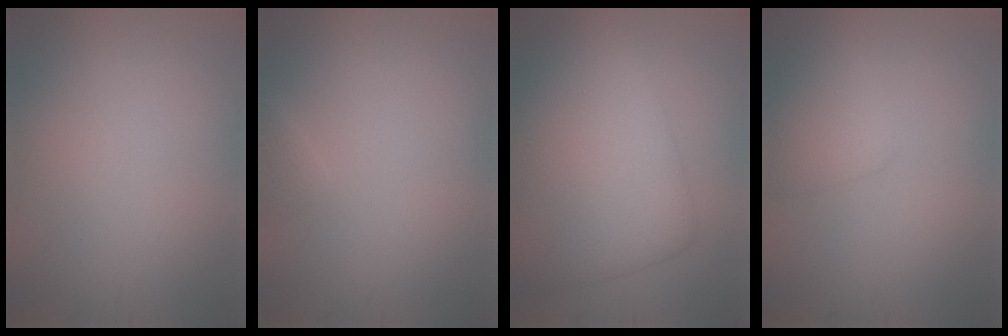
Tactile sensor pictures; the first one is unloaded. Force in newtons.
{"total": 1.0, "press": 1.0, "slide": 0.2}
{"total": 10.2, "press": 10.1, "slide": 0.3}
{"total": 2.5, "press": 2.4, "slide": 0.2}